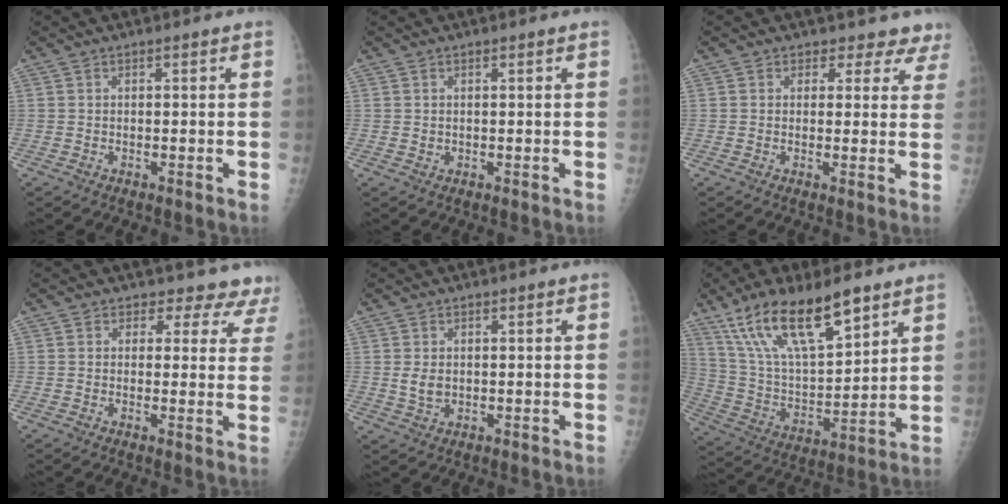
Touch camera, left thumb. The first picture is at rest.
{"total": 0.6, "force": [0.2, 0.5, 0.2], "torque": [0.003, -0.001, 0.004]}
{"total": 5.5, "force": [4.5, 3.1, -0.2], "torque": [0.047, -0.021, 0.029]}
{"total": 8.0, "force": [6.9, 3.9, 0.1], "torque": [0.052, -0.032, 0.050]}
{"total": 2.8, "force": [0.4, 2.0, 1.9], "torque": [-0.027, -0.006, 0.014]}
{"total": 19.2, "force": [12.5, 6.4, 13.1], "torque": [-0.214, -0.048, 0.242]}